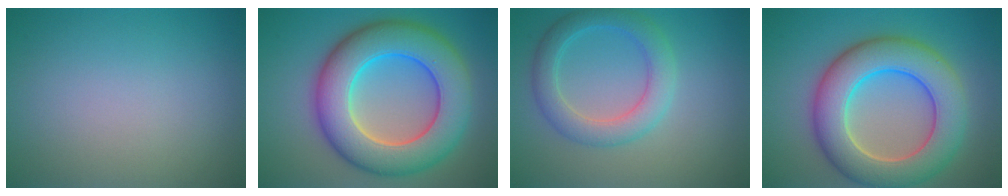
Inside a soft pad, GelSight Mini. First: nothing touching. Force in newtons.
{"total": 11.4, "press": 11.4, "slide": 0.3}
{"total": 4.1, "press": 4.1, "slide": 0.3}
{"total": 9.7, "press": 9.6, "slide": 0.4}